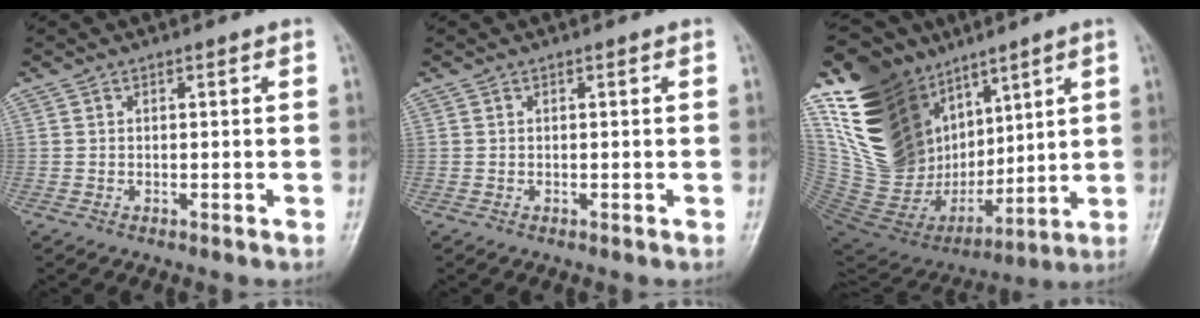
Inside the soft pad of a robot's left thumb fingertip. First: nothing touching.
{"total": 0.0}
{"total": 29.9, "force": [11.8, 20.1, 18.8], "torque": [-0.333, -0.027, 0.240]}